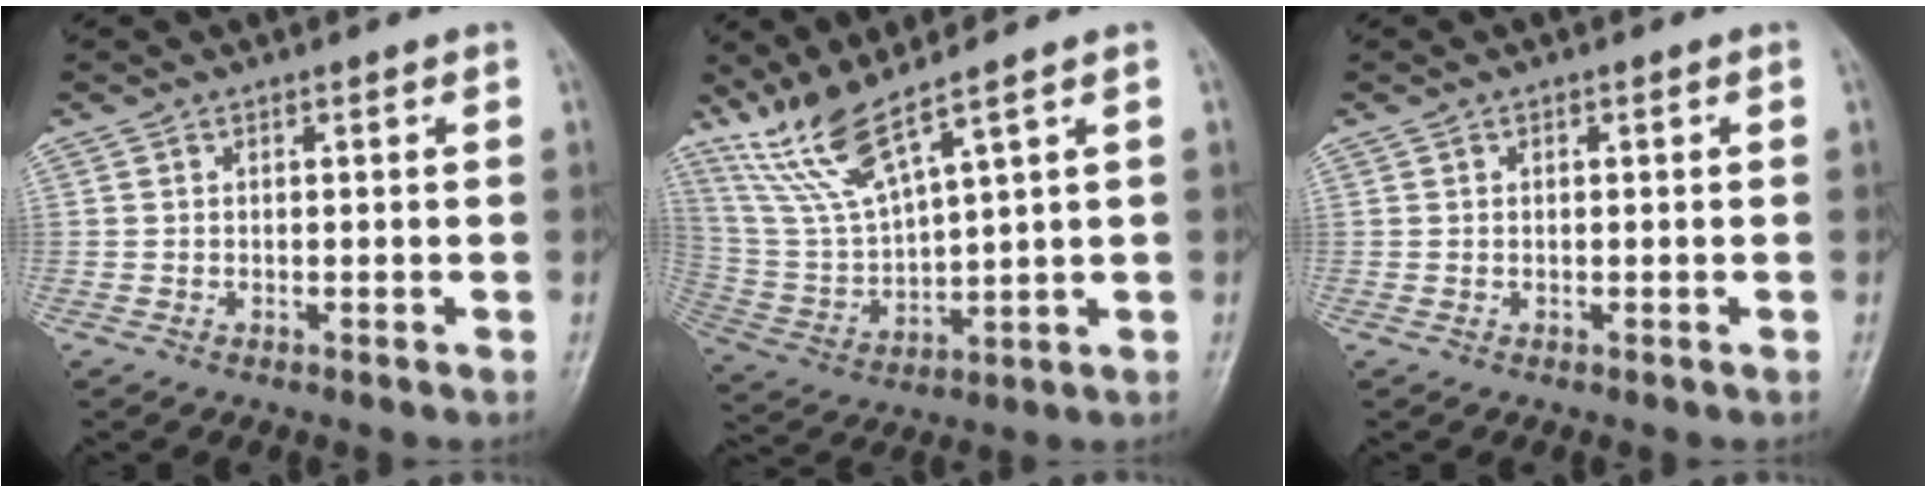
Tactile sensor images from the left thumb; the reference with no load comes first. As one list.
[{"total": 9.9, "force": [7.7, 0.4, 6.2], "torque": [-0.136, -0.047, 0.175]}, {"total": 0.0}]